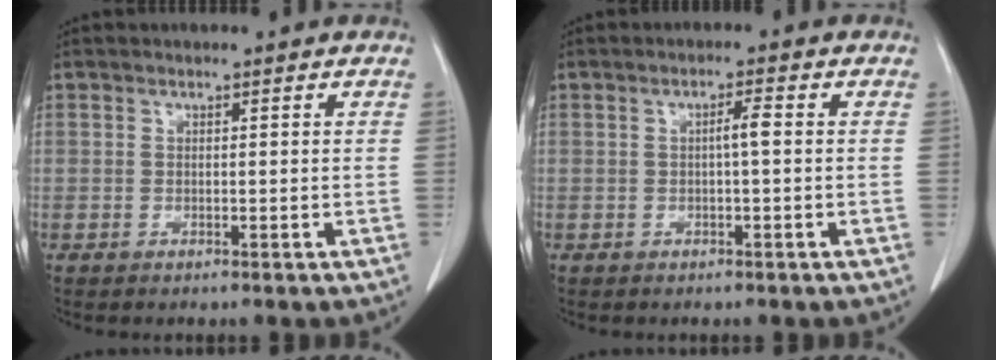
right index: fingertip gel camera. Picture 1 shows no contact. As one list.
[{"total": 1.9, "force": [-0.1, 0.0, 1.9], "torque": [-0.032, 0.003, 0.000]}]